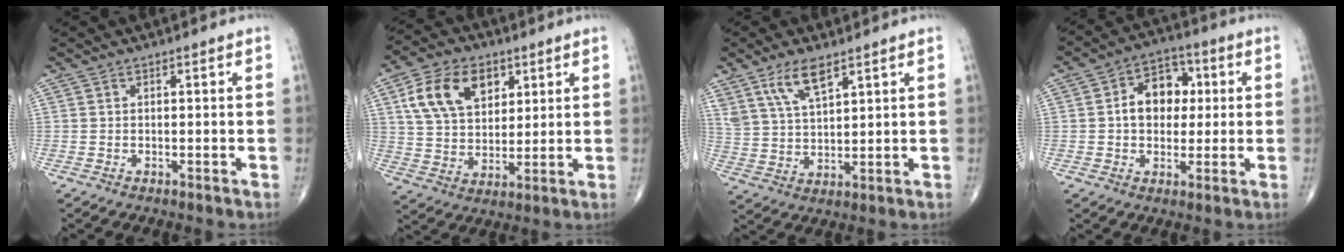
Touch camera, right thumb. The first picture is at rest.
{"total": 14.0, "force": [5.6, 9.3, 8.9], "torque": [-0.138, -0.011, 0.107]}
{"total": 8.0, "force": [5.1, 2.8, 5.5], "torque": [-0.103, -0.021, 0.106]}
{"total": 9.9, "force": [1.1, 7.4, 6.6], "torque": [-0.066, 0.019, 0.011]}